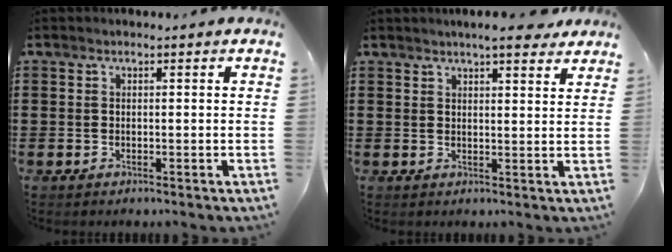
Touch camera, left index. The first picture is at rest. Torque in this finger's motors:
{"motor_torque": [0.48, -0.60, 0.41, 0.11]}